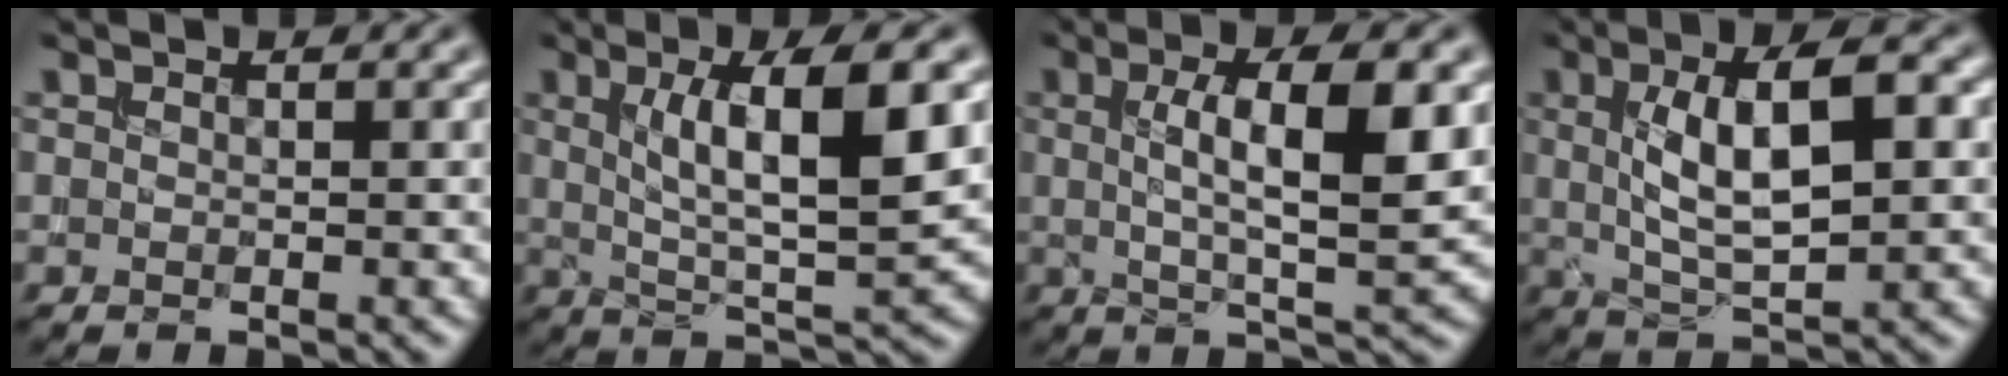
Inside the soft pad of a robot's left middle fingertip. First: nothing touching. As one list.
[{"total": 8.4, "force": [1.9, 2.1, 7.9], "torque": [-0.122, -0.005, 0.035]}, {"total": 7.9, "force": [1.2, 2.1, 7.5], "torque": [-0.115, 0.001, 0.019]}, {"total": 8.0, "force": [1.2, 2.8, 7.4], "torque": [-0.128, 0.007, 0.019]}]